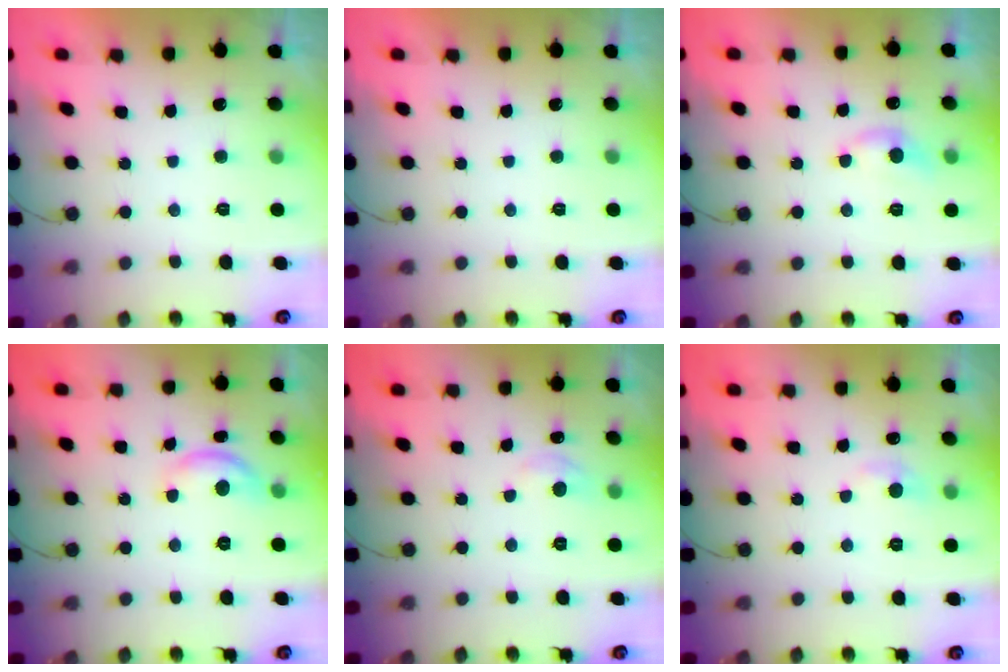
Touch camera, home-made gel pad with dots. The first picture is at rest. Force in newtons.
{"total": 0.0}
{"total": 5.1, "press": 5.1, "slide": 0.7}
{"total": 9.3, "press": 9.3, "slide": 0.4}
{"total": 5.8, "press": 5.8, "slide": 0.8}
{"total": 5.5, "press": 5.4, "slide": 0.8}